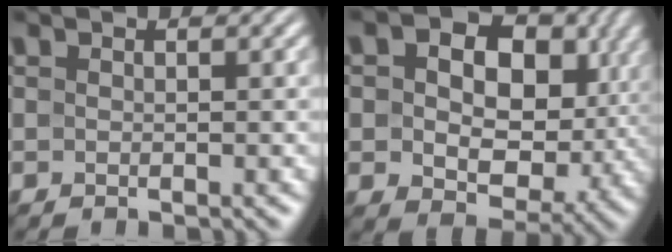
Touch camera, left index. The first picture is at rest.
{"total": 14.1, "force": [3.2, 9.8, 9.6], "torque": [-0.128, -0.004, 0.065]}